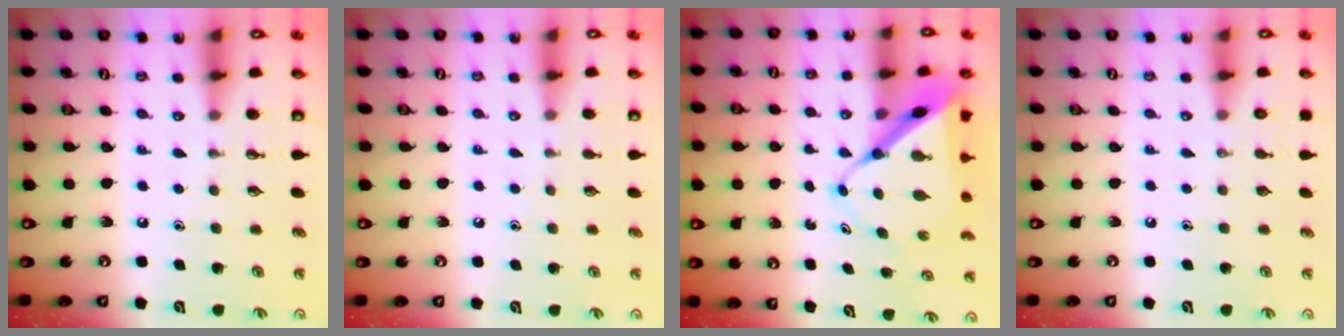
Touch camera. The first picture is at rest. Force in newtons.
{"total": 4.5, "press": 4.4, "slide": 0.6}
{"total": 10.1, "press": 10.0, "slide": 0.9}
{"total": 0.0}